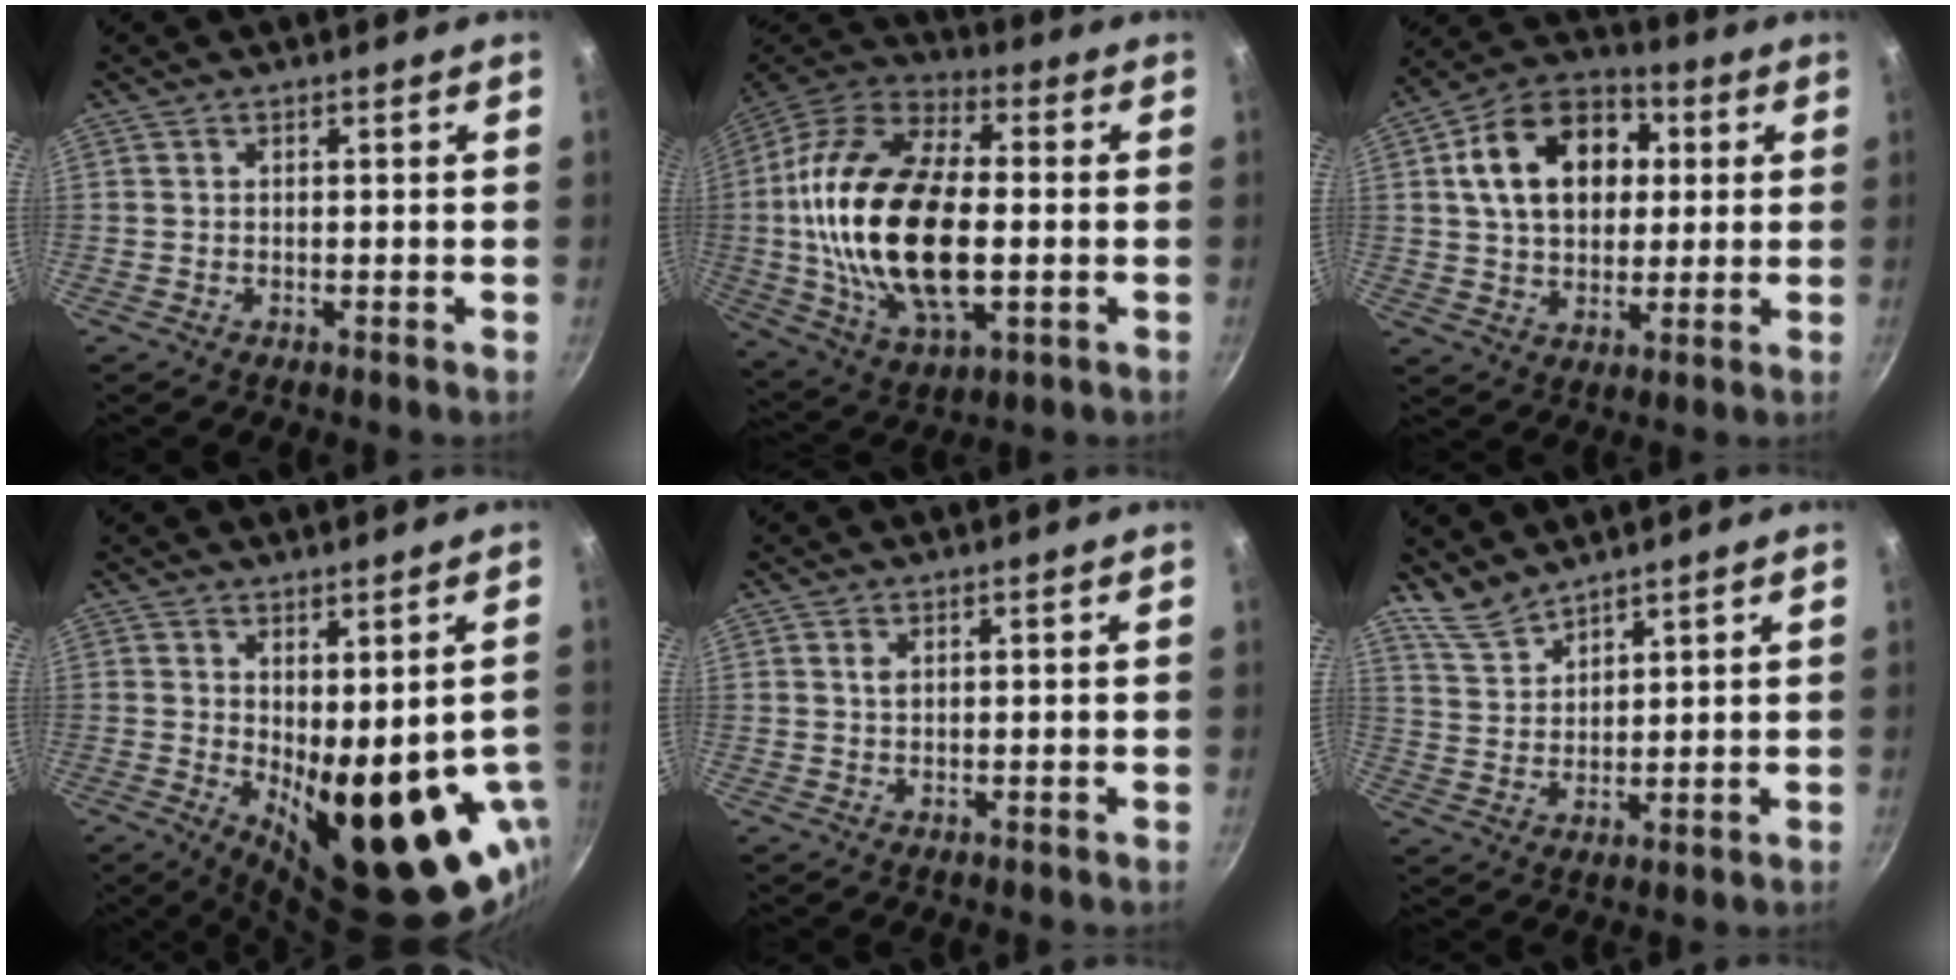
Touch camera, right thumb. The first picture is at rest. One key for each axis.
{"total": 27.1, "fx": -0.9, "fy": 14.4, "fz": 23.0, "tx": -0.444, "ty": 0.017, "tz": -0.020}
{"total": 17.9, "fx": 3.9, "fy": 12.8, "fz": 11.8, "tx": -0.165, "ty": 0.020, "tz": 0.053}
{"total": 20.8, "fx": -3.7, "fy": 8.7, "fz": 18.5, "tx": -0.202, "ty": -0.035, "tz": -0.022}
{"total": 1.2, "fx": 0.5, "fy": 0.8, "fz": 0.8, "tx": -0.013, "ty": 0.001, "tz": 0.009}
{"total": 5.7, "fx": 5.3, "fy": 1.6, "fz": 1.4, "tx": -0.022, "ty": -0.026, "tz": 0.117}